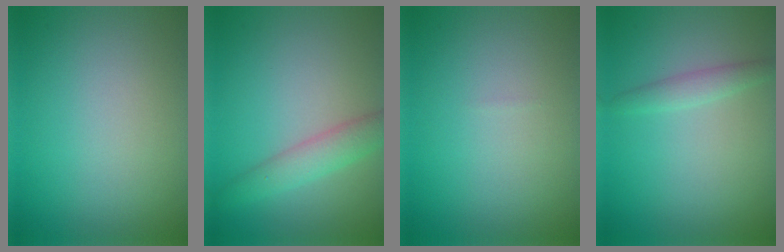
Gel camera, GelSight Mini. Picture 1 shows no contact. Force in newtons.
{"total": 2.8, "press": 2.8, "slide": 0.0}
{"total": 0.0}
{"total": 1.6, "press": 1.6, "slide": 0.1}